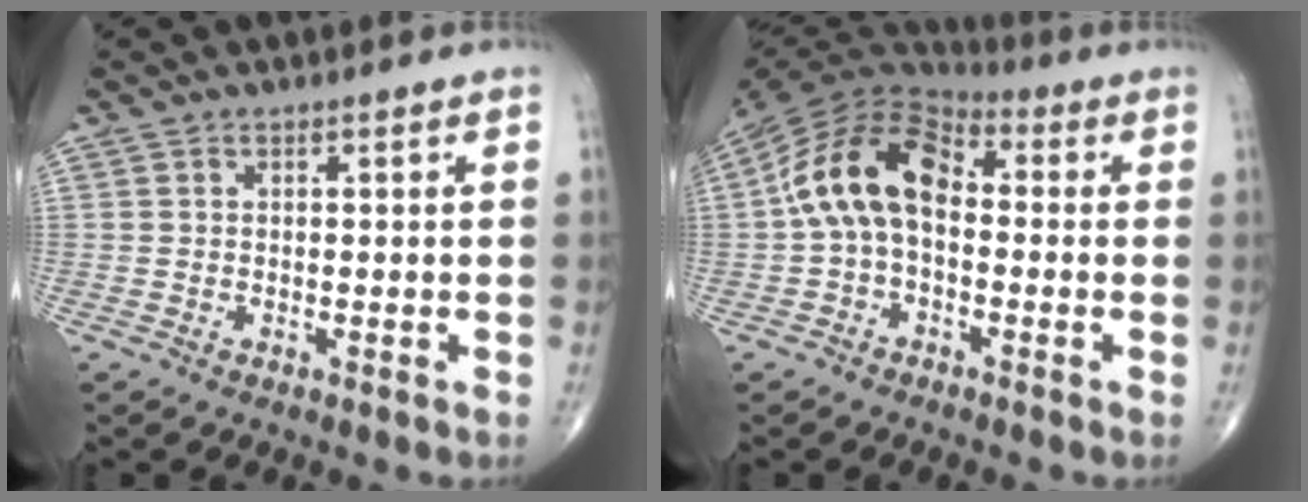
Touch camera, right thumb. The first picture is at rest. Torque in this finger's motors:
{"motor_torque": [0.19, 0.87, 1.54, -0.21, 0.16]}